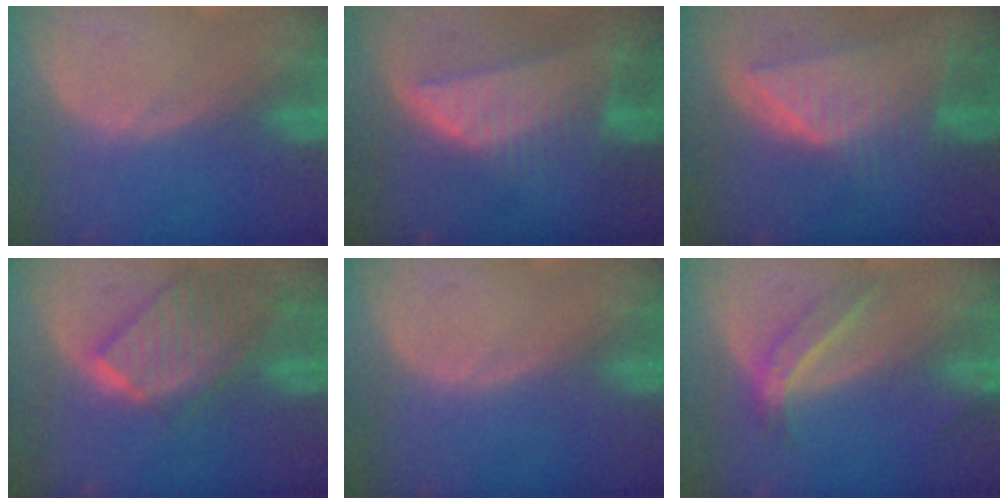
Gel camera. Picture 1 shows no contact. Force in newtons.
{"total": 8.2, "press": 7.2, "slide": 3.9}
{"total": 8.4, "press": 7.6, "slide": 3.7}
{"total": 9.9, "press": 8.6, "slide": 4.8}
{"total": 0.0}
{"total": 4.5, "press": 4.3, "slide": 1.2}